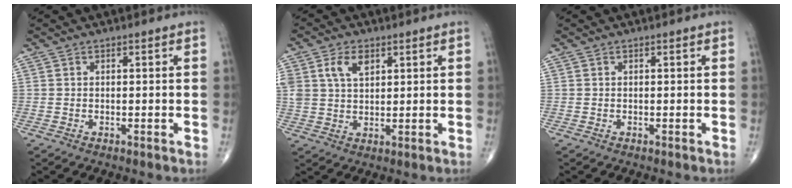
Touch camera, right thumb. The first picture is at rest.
{"total": 6.7, "force": [2.9, 4.1, 4.4], "torque": [-0.076, -0.006, 0.059]}
{"total": 0.0}